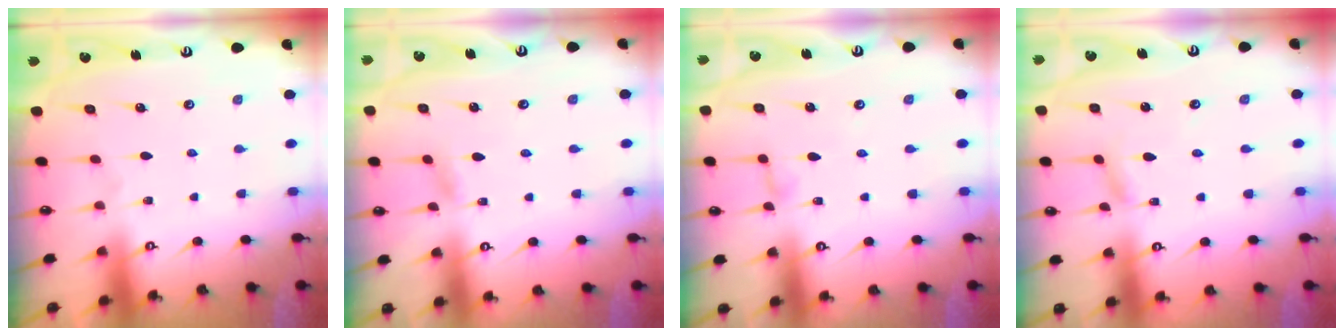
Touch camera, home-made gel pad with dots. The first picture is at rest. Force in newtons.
{"total": 3.2, "press": 3.2, "slide": 0.5}
{"total": 2.3, "press": 2.3, "slide": 0.2}
{"total": 1.9, "press": 1.9, "slide": 0.2}